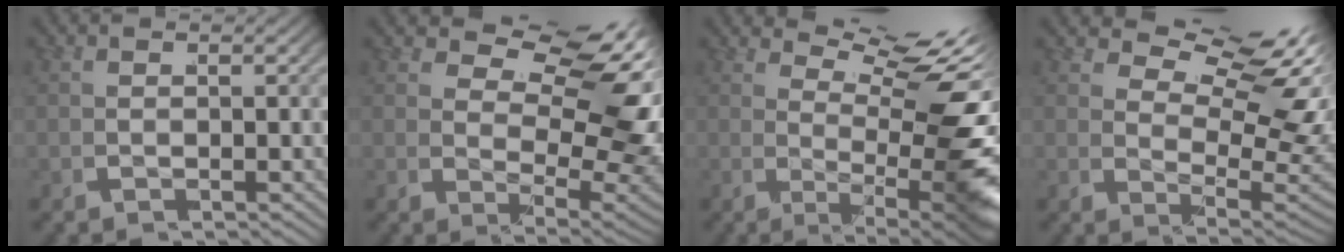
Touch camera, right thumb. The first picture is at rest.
{"total": 10.4, "force": [2.9, 5.4, 8.4], "torque": [-0.115, -0.023, 0.057]}
{"total": 10.9, "force": [2.1, 3.9, 9.9], "torque": [-0.134, -0.010, 0.041]}
{"total": 10.0, "force": [3.8, 5.2, 7.7], "torque": [-0.106, -0.010, 0.063]}